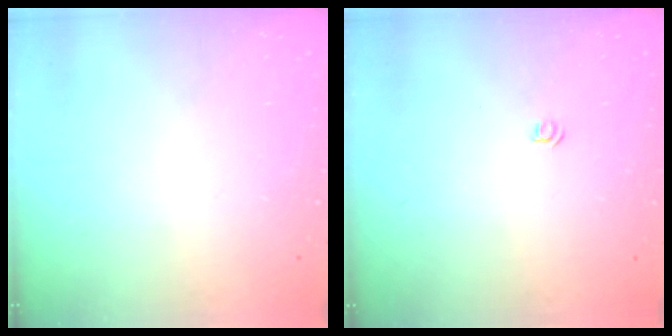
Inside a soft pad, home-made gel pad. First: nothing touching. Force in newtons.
{"total": 3.2, "press": 3.2, "slide": 0.3}